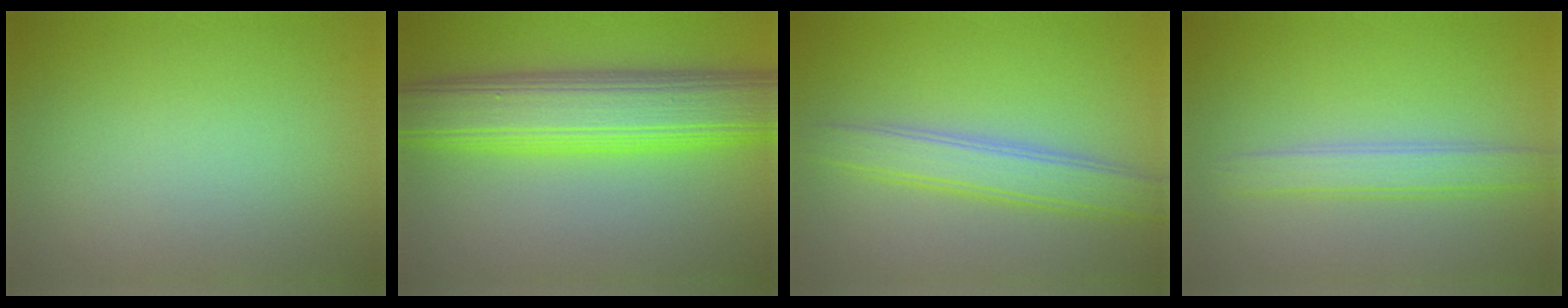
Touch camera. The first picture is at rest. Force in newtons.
{"total": 9.5, "press": 9.5, "slide": 0.1}
{"total": 4.2, "press": 4.2, "slide": 0.2}
{"total": 2.7, "press": 2.7, "slide": 0.0}